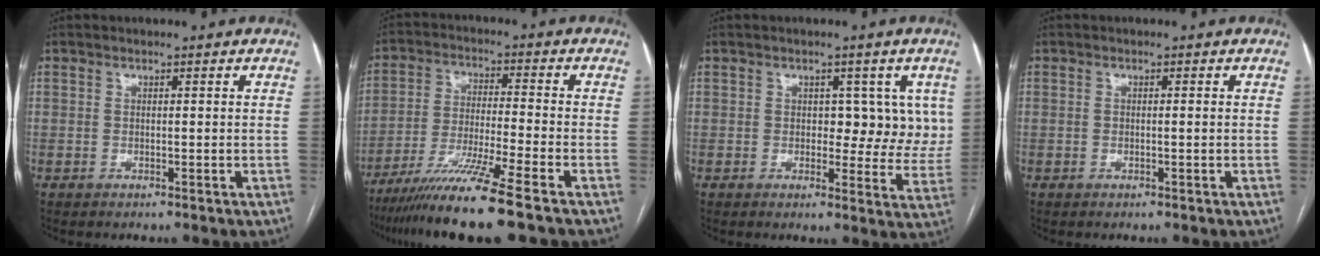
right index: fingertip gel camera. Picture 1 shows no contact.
{"total": 12.3, "force": [-9.2, -1.9, 7.8], "torque": [-0.138, -0.039, -0.159]}
{"total": 6.3, "force": [1.8, 4.1, 4.4], "torque": [-0.026, 0.008, 0.020]}
{"total": 0.7, "force": [0.0, 0.2, 0.7], "torque": [-0.016, 0.000, 0.002]}